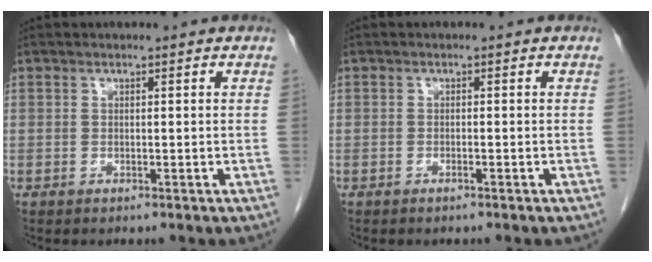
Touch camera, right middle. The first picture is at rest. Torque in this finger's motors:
{"motor_torque": [-0.05, 0.16, -0.02, -0.01]}